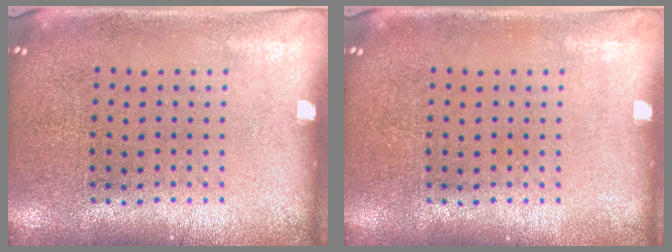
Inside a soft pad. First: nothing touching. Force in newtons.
{"total": 0.0}